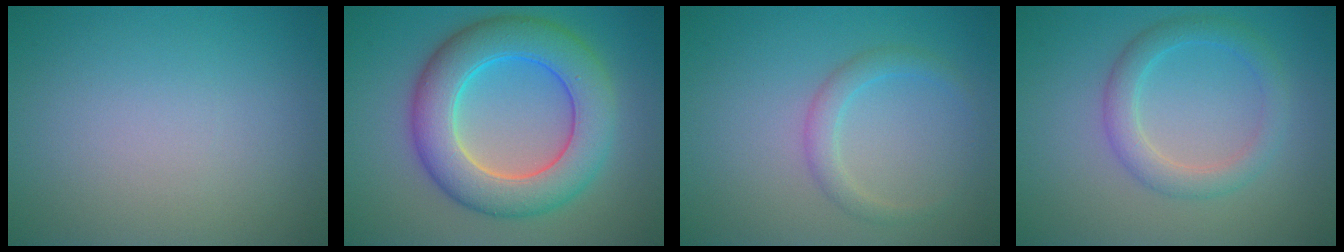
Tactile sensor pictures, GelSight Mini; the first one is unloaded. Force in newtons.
{"total": 8.9, "press": 8.9, "slide": 0.2}
{"total": 1.9, "press": 1.9, "slide": 0.0}
{"total": 3.1, "press": 3.1, "slide": 0.2}